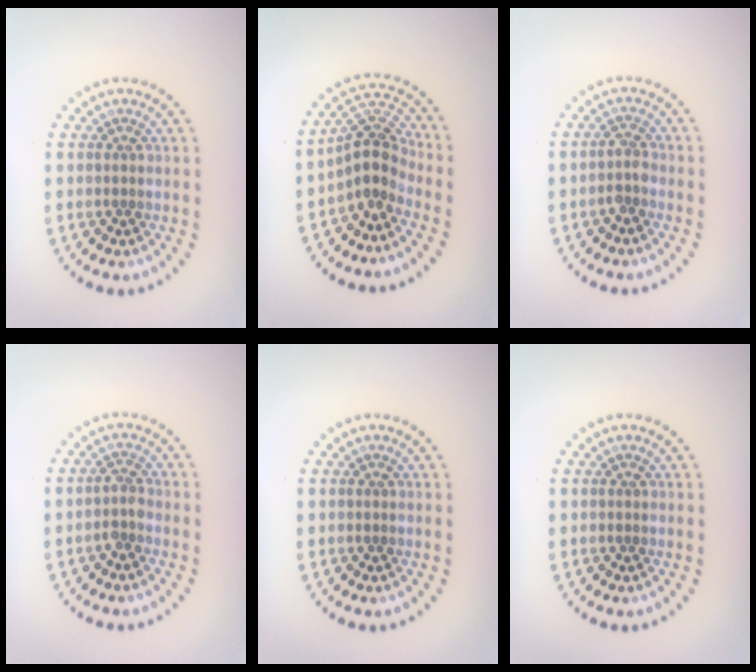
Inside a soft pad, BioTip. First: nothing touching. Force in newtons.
{"total": 3.7, "press": 2.8, "slide": 2.4}
{"total": 1.5, "press": 1.1, "slide": 0.9}
{"total": 1.5, "press": 1.1, "slide": 0.9}
{"total": 0.0}
{"total": 0.0}